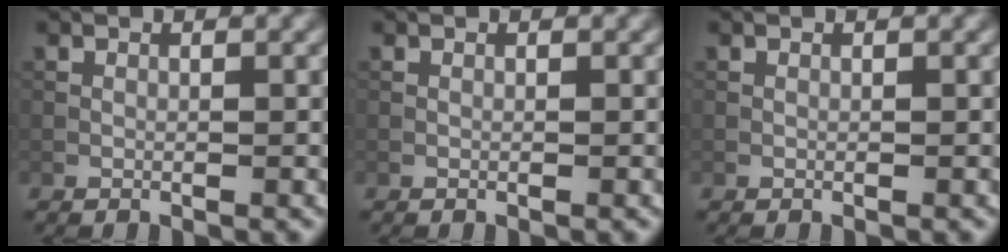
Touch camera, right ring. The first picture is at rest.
{"total": 0.0}
{"total": 0.0}